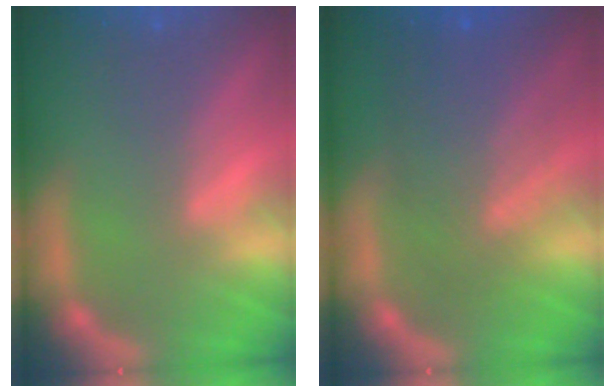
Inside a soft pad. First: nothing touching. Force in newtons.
{"total": 7.0}